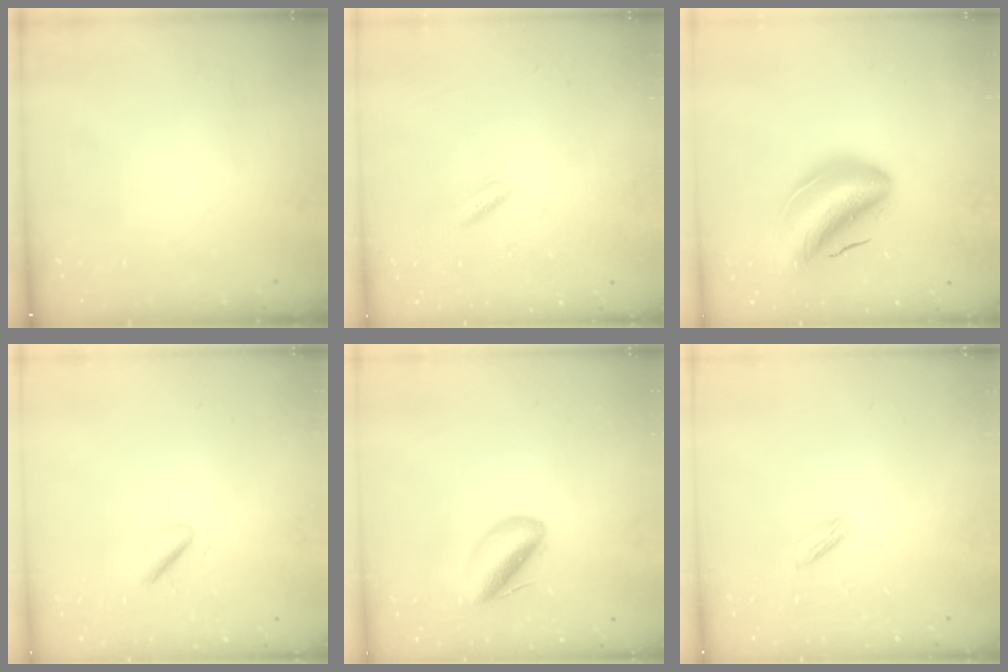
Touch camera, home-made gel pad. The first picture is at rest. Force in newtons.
{"total": 3.0, "press": 2.8, "slide": 1.0}
{"total": 11.7, "press": 11.2, "slide": 3.6}
{"total": 1.8, "press": 1.5, "slide": 0.9}
{"total": 7.1, "press": 6.9, "slide": 1.7}
{"total": 2.6, "press": 2.5, "slide": 0.7}